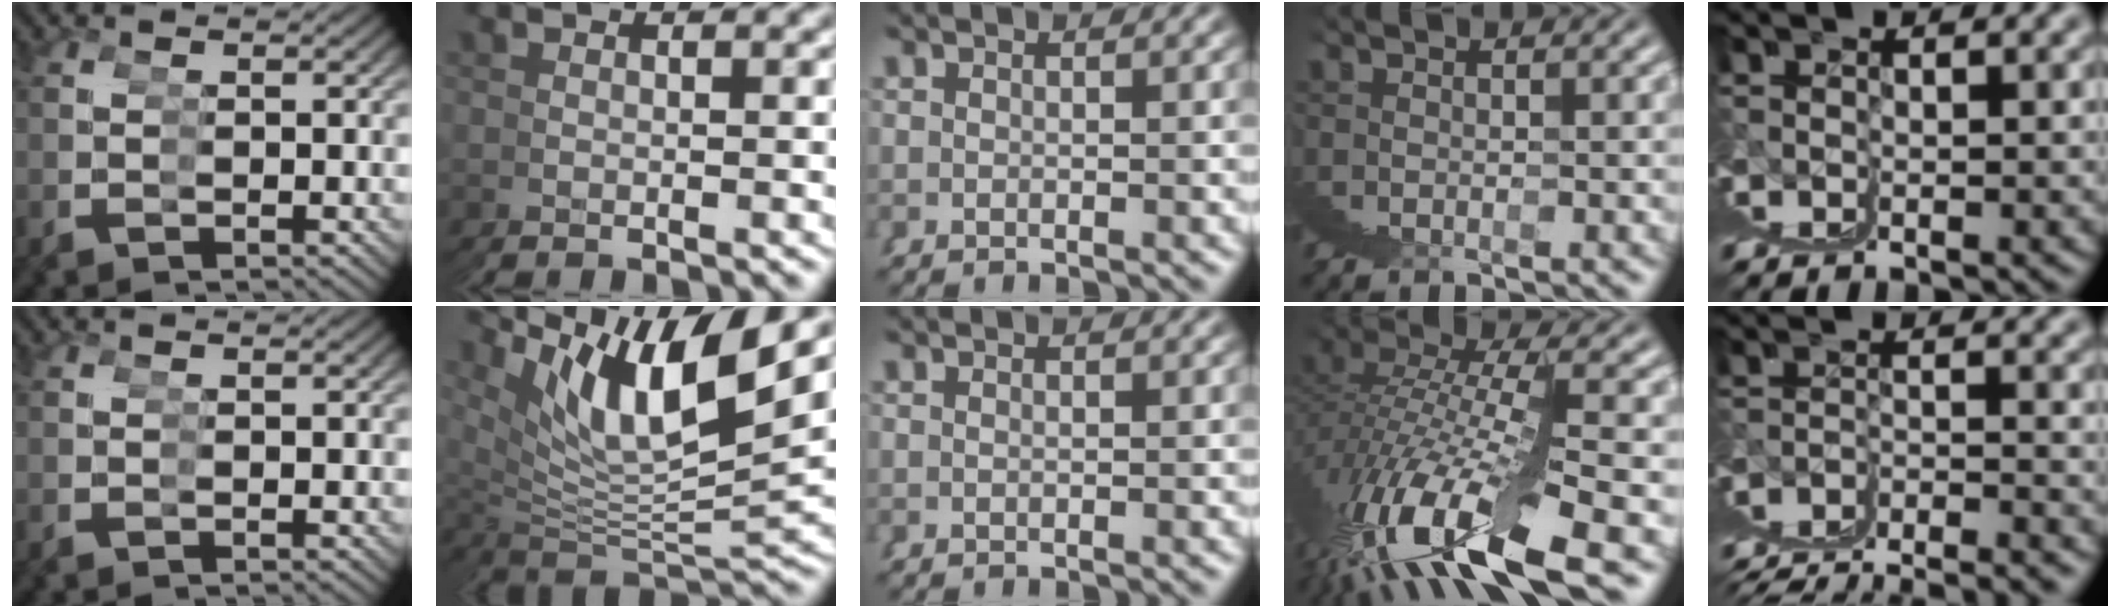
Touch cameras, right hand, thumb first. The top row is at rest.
{"index": {"total": 11.9, "force": [4.5, 6.5, 8.9], "torque": [-0.163, -0.002, 0.075]}, "ring": {"total": 6.6, "force": [1.4, 1.2, 6.3], "torque": [-0.098, 0.013, 0.020]}, "little": {"total": 2.5, "force": [0.5, -0.3, 2.5], "torque": [-0.042, -0.001, 0.016]}}